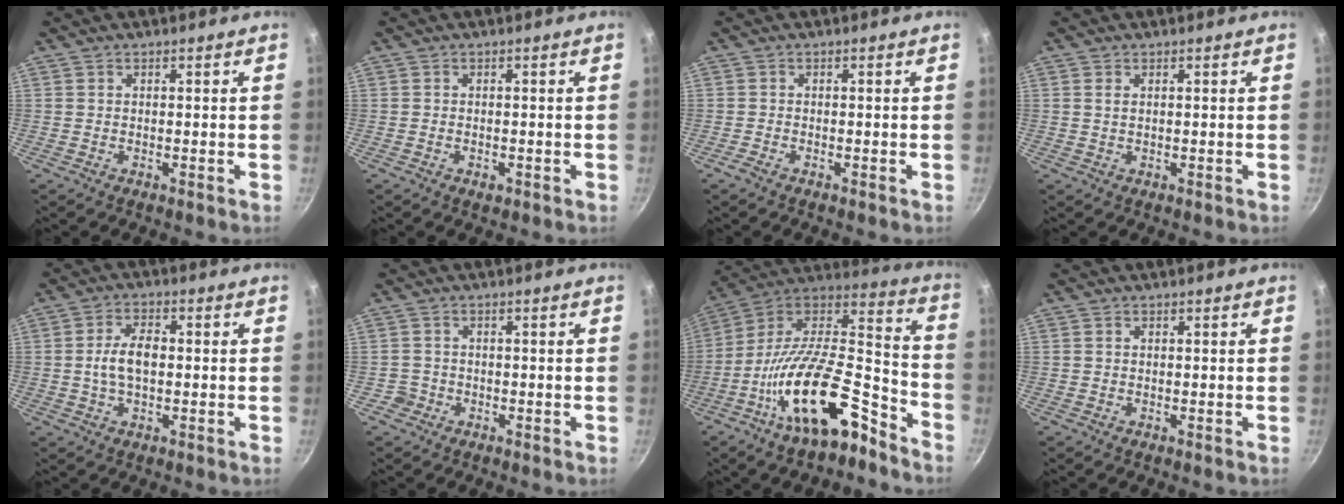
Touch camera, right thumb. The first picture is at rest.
{"total": 1.3, "force": [-0.6, 0.8, 0.8], "torque": [-0.013, 0.001, -0.010]}
{"total": 1.2, "force": [-0.9, 0.3, 0.7], "torque": [-0.026, 0.006, -0.023]}
{"total": 4.2, "force": [0.9, 2.7, 3.0], "torque": [-0.053, 0.001, 0.018]}
{"total": 6.7, "force": [-0.2, 3.8, 5.6], "torque": [-0.096, 0.015, -0.007]}
{"total": 2.1, "force": [-0.9, 1.9, 0.0], "torque": [0.012, 0.020, -0.012]}
{"total": 23.6, "force": [-13.0, 9.2, 17.4], "torque": [-0.253, 0.093, -0.232]}
{"total": 0.0}